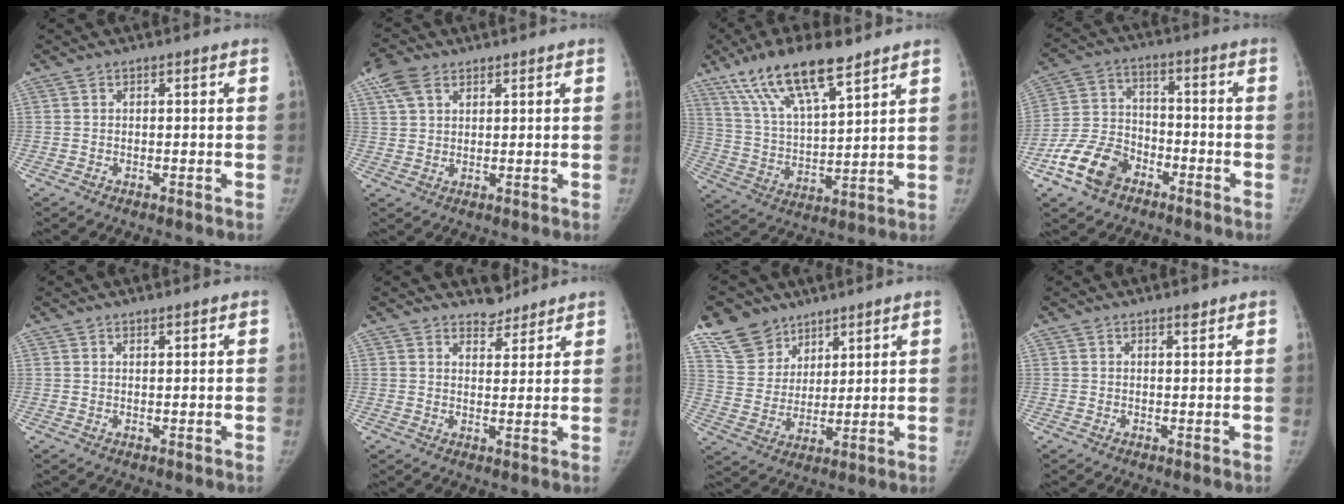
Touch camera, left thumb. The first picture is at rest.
{"total": 6.3, "force": [3.6, 3.7, 3.5], "torque": [-0.072, 0.007, 0.073]}
{"total": 16.9, "force": [11.3, 4.8, 11.6], "torque": [-0.200, -0.038, 0.218]}
{"total": 11.4, "force": [-6.6, 7.6, 5.5], "torque": [-0.098, 0.037, -0.128]}
{"total": 0.8, "force": [0.7, 0.2, 0.3], "torque": [-0.005, -0.005, 0.013]}
{"total": 3.9, "force": [3.5, 1.7, 0.0], "torque": [0.022, -0.028, 0.053]}
{"total": 10.8, "force": [8.0, 7.1, 1.6], "torque": [-0.004, -0.043, 0.163]}
{"total": 1.2, "force": [0.9, 0.4, 0.7], "torque": [-0.008, -0.006, 0.014]}